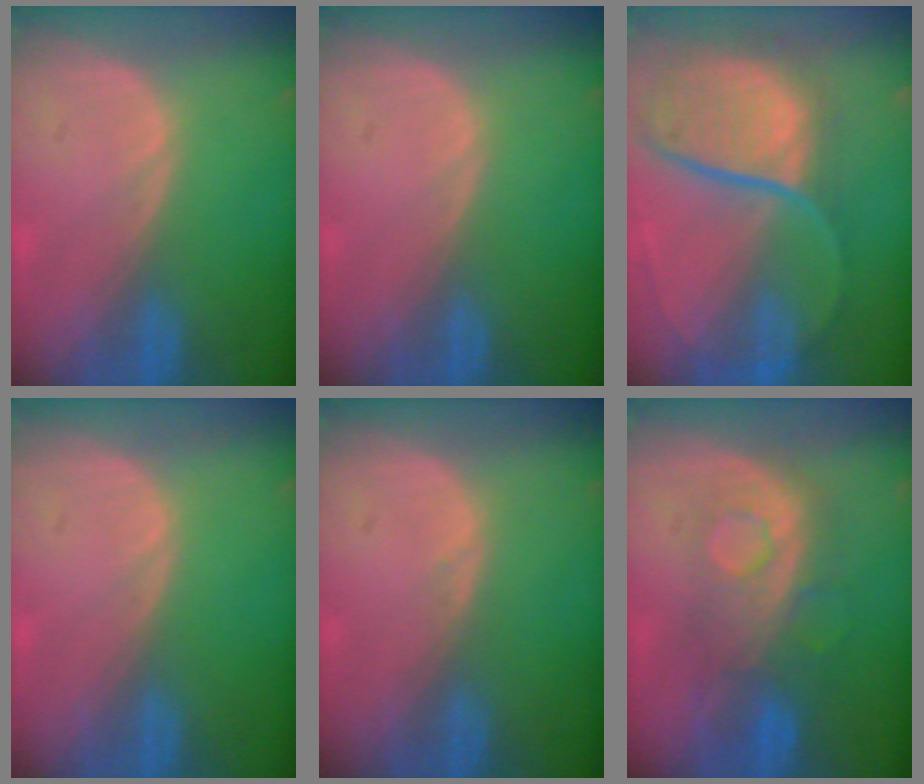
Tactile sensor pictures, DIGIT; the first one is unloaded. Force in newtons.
{"total": 0.0}
{"total": 11.8, "press": 9.8, "slide": 6.6}
{"total": 0.0}
{"total": 0.5, "press": 0.5, "slide": 0.0}
{"total": 7.8, "press": 7.8, "slide": 0.6}